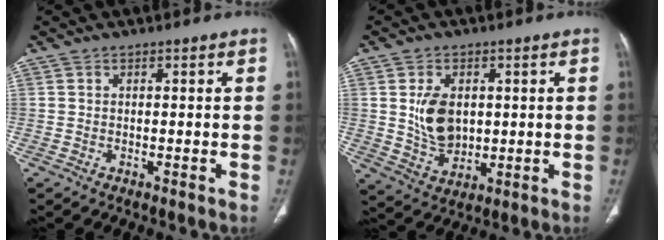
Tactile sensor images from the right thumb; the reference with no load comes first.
{"total": 8.7, "force": [1.3, 6.0, 6.1], "torque": [-0.089, -0.013, 0.036]}